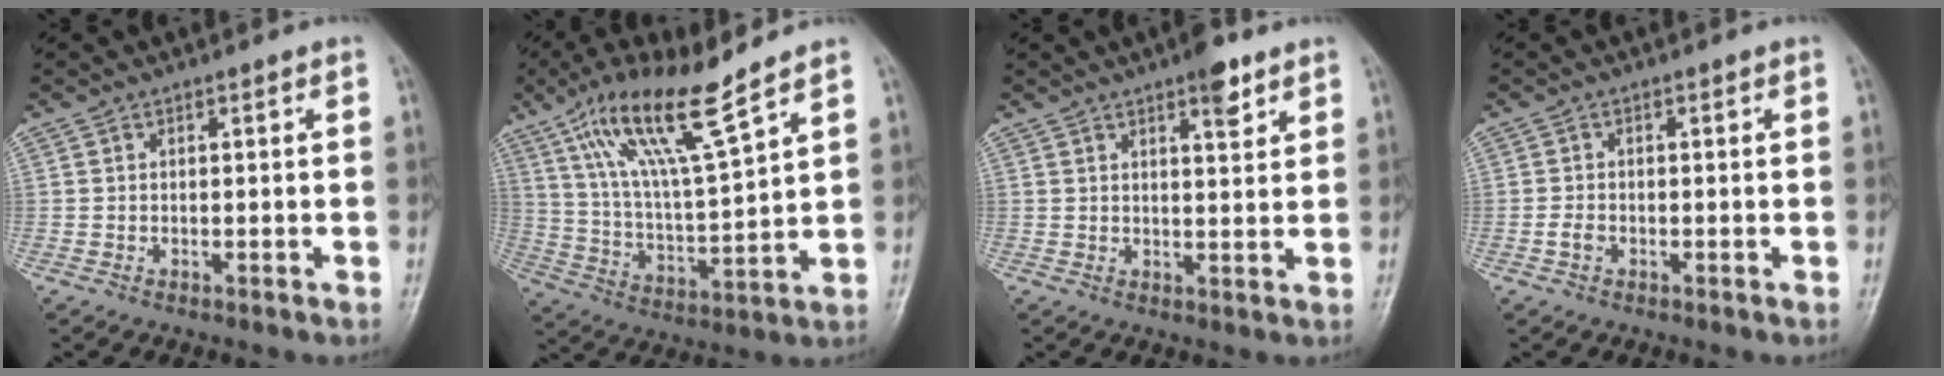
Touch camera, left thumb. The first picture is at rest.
{"total": 15.8, "force": [10.4, 2.4, 11.6], "torque": [-0.210, -0.047, 0.205]}
{"total": 5.2, "force": [3.3, 1.8, 3.6], "torque": [-0.037, -0.017, 0.044]}
{"total": 1.6, "force": [-0.7, 1.2, 0.9], "torque": [-0.016, 0.002, -0.015]}